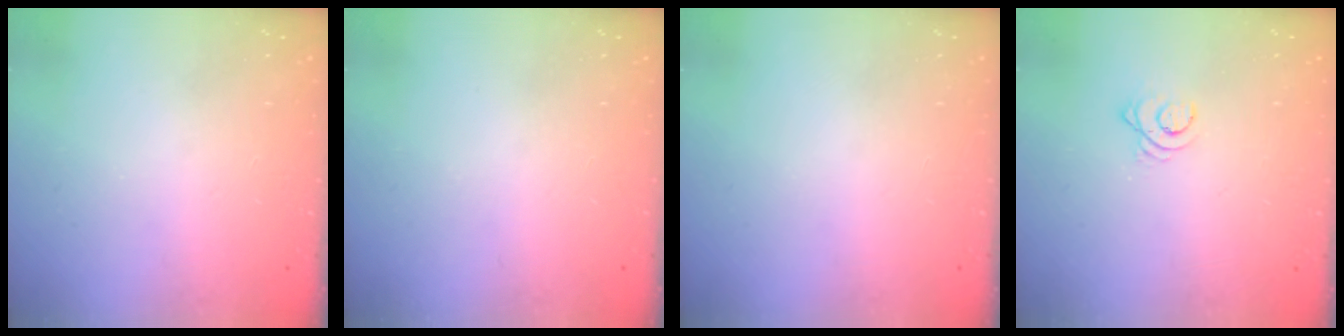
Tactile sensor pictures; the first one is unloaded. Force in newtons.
{"total": 0.0}
{"total": 0.0}
{"total": 2.7, "press": 2.7, "slide": 0.3}